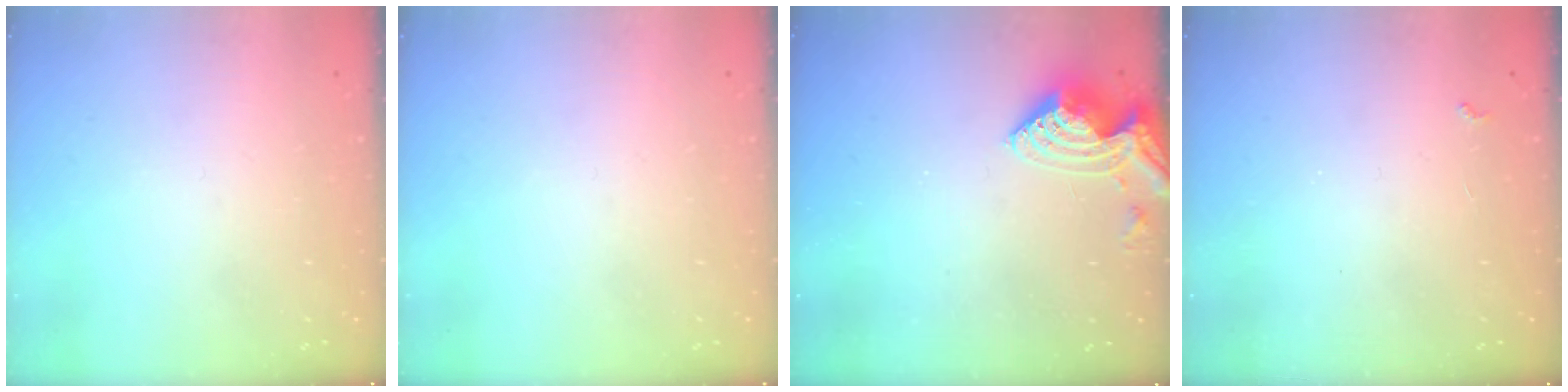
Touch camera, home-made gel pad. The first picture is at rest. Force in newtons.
{"total": 0.0}
{"total": 9.1, "press": 9.0, "slide": 1.0}
{"total": 2.9, "press": 2.9, "slide": 0.5}